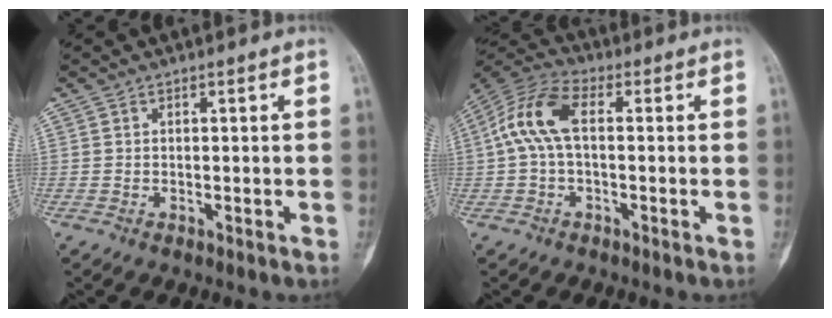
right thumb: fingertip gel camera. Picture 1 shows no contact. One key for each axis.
{"total": 9.9, "fx": 0.7, "fy": 5.1, "fz": 8.5, "tx": -0.186, "ty": 0.032, "tz": 0.006}